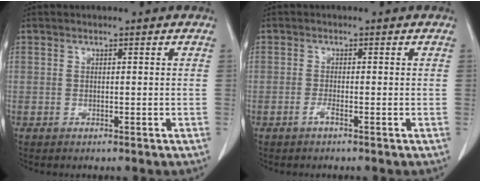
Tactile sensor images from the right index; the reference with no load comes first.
{"total": 1.0, "force": [-0.7, -0.1, 0.7], "torque": [-0.014, 0.001, -0.014]}